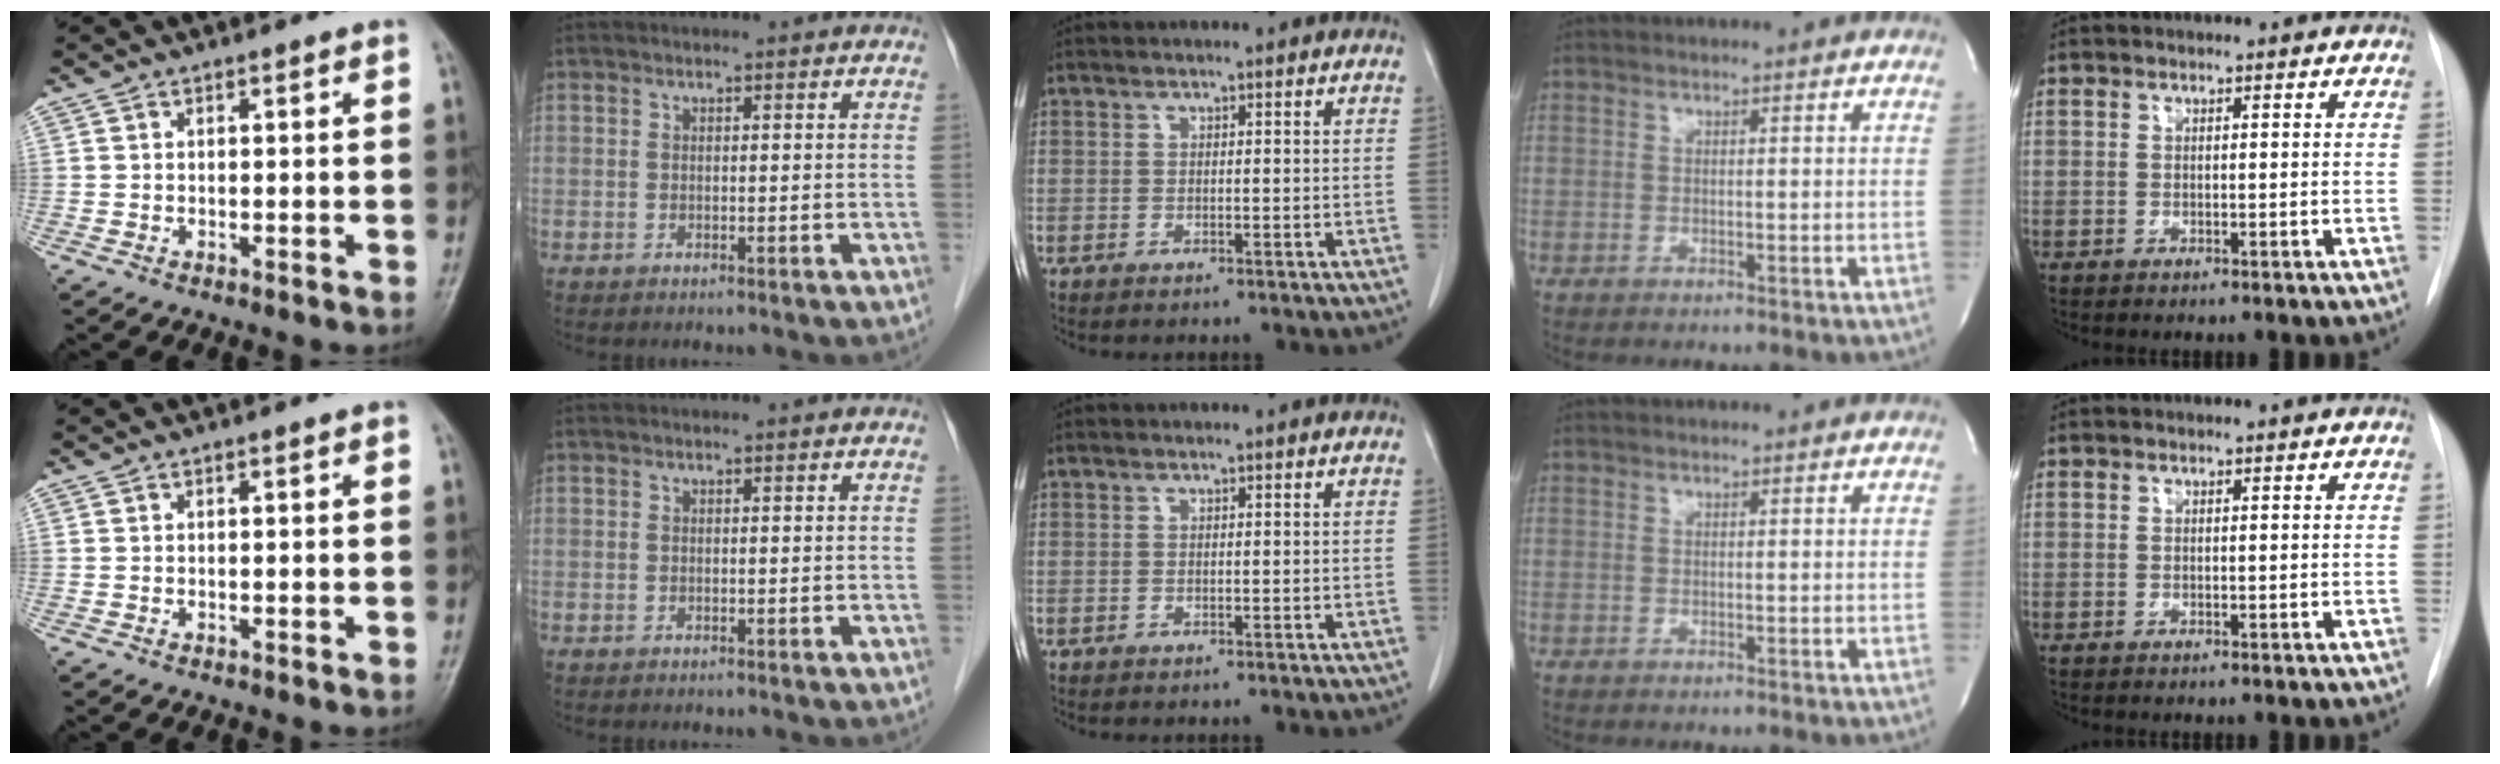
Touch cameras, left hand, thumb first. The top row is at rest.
{}